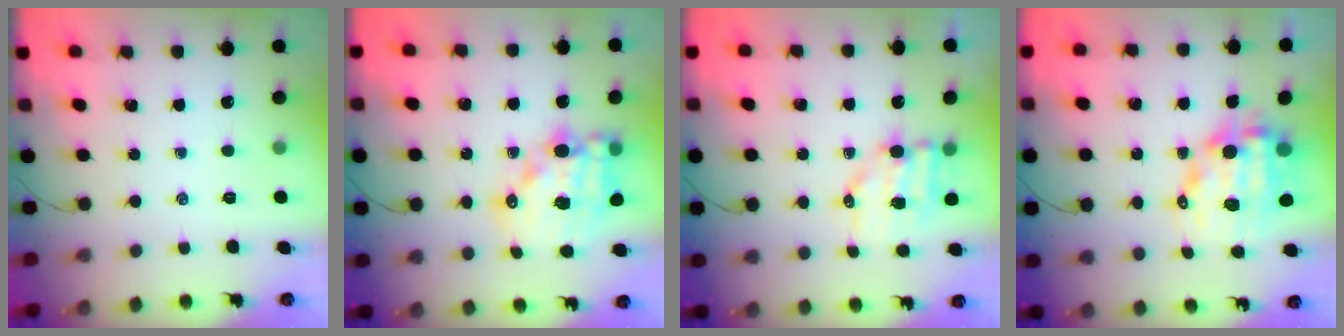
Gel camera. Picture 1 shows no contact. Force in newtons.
{"total": 15.0, "press": 14.6, "slide": 3.2}
{"total": 8.1, "press": 8.0, "slide": 1.0}
{"total": 12.3, "press": 11.9, "slide": 3.0}